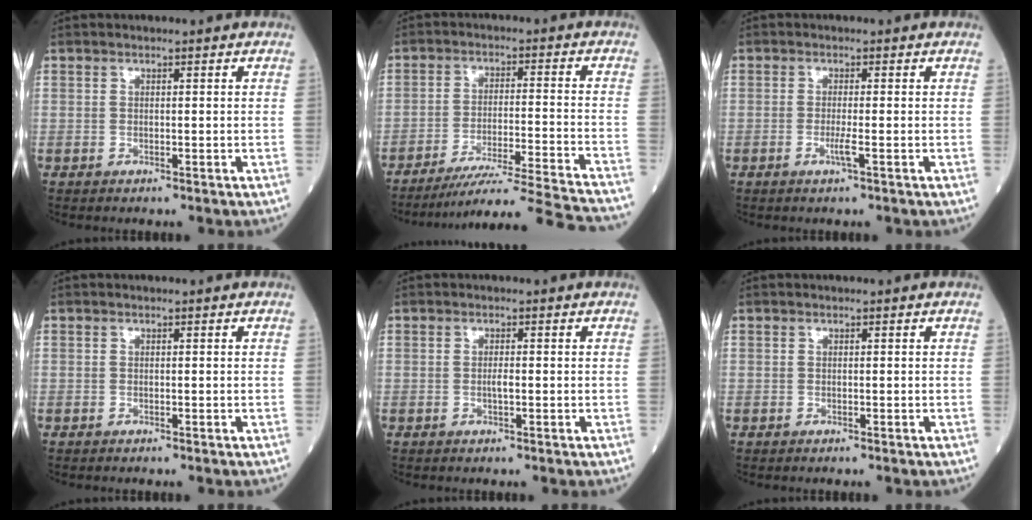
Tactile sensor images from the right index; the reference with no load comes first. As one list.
[{"total": 19.3, "force": [-17.8, -2.6, 7.0], "torque": [-0.076, -0.039, -0.256]}, {"total": 1.8, "force": [-0.7, -0.3, 1.6], "torque": [-0.034, -0.003, -0.015]}, {"total": 0.0}, {"total": 1.1, "force": [-0.2, 0.1, 1.1], "torque": [-0.023, 0.000, -0.004]}, {"total": 0.7, "force": [0.7, 0.1, -0.1], "torque": [0.002, 0.001, 0.006]}]